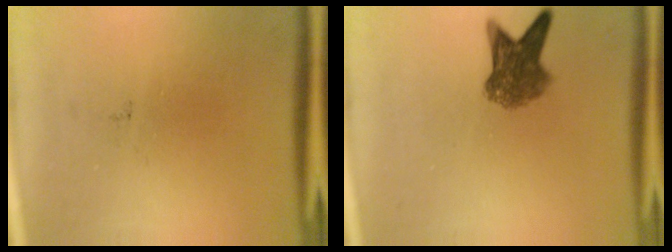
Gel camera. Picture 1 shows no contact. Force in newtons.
{"total": 5.7}